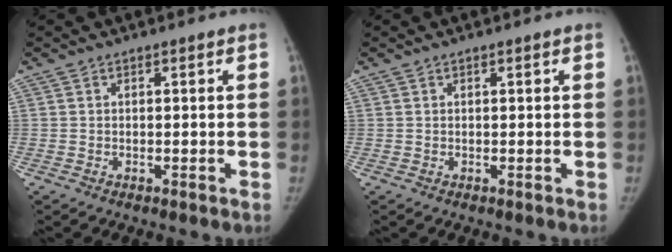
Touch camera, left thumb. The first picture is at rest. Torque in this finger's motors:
{"motor_torque": [-0.14, -0.16, 0.05, 0.15, -0.02]}